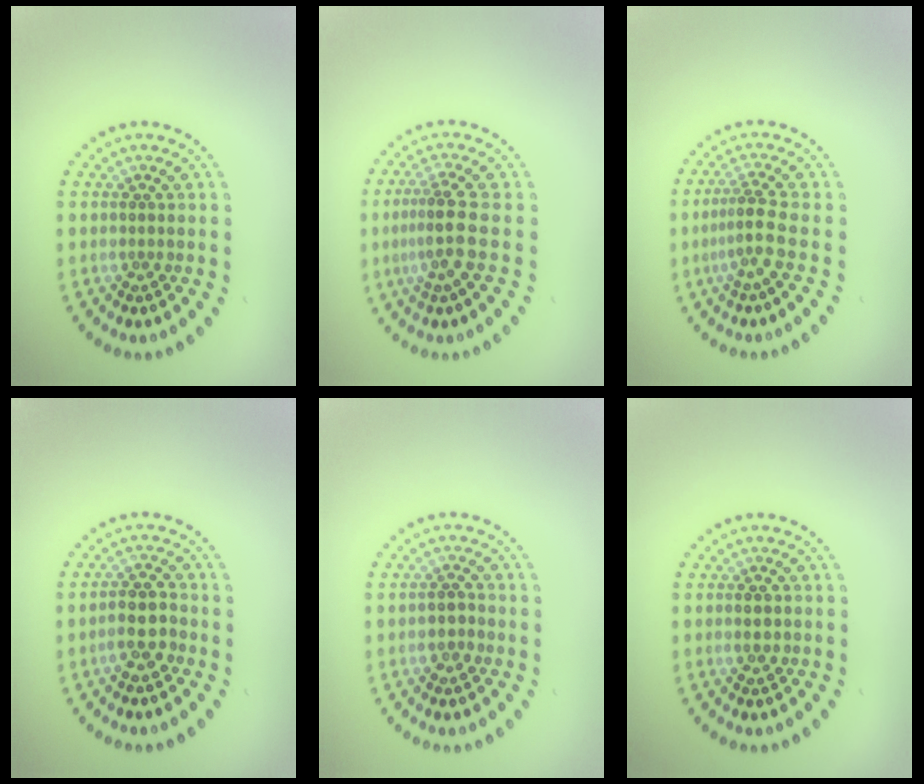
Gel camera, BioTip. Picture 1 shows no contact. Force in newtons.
{"total": 3.2, "press": 2.5, "slide": 2.0}
{"total": 2.9, "press": 2.0, "slide": 2.1}
{"total": 2.8, "press": 2.6, "slide": 1.0}
{"total": 1.3, "press": 1.3, "slide": 0.3}
{"total": 1.7, "press": 1.7, "slide": 0.2}